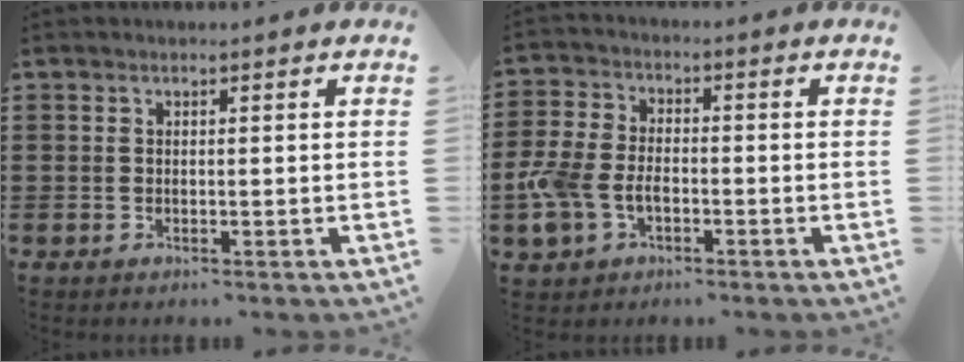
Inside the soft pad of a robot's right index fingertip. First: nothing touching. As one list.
[{"total": 5.9, "force": [-2.2, 3.7, 4.0], "torque": [-0.113, -0.002, -0.050]}]